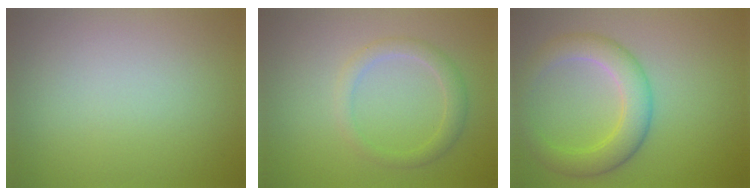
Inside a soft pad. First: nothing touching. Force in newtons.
{"total": 2.1, "press": 2.1, "slide": 0.2}
{"total": 4.5, "press": 4.5, "slide": 0.1}